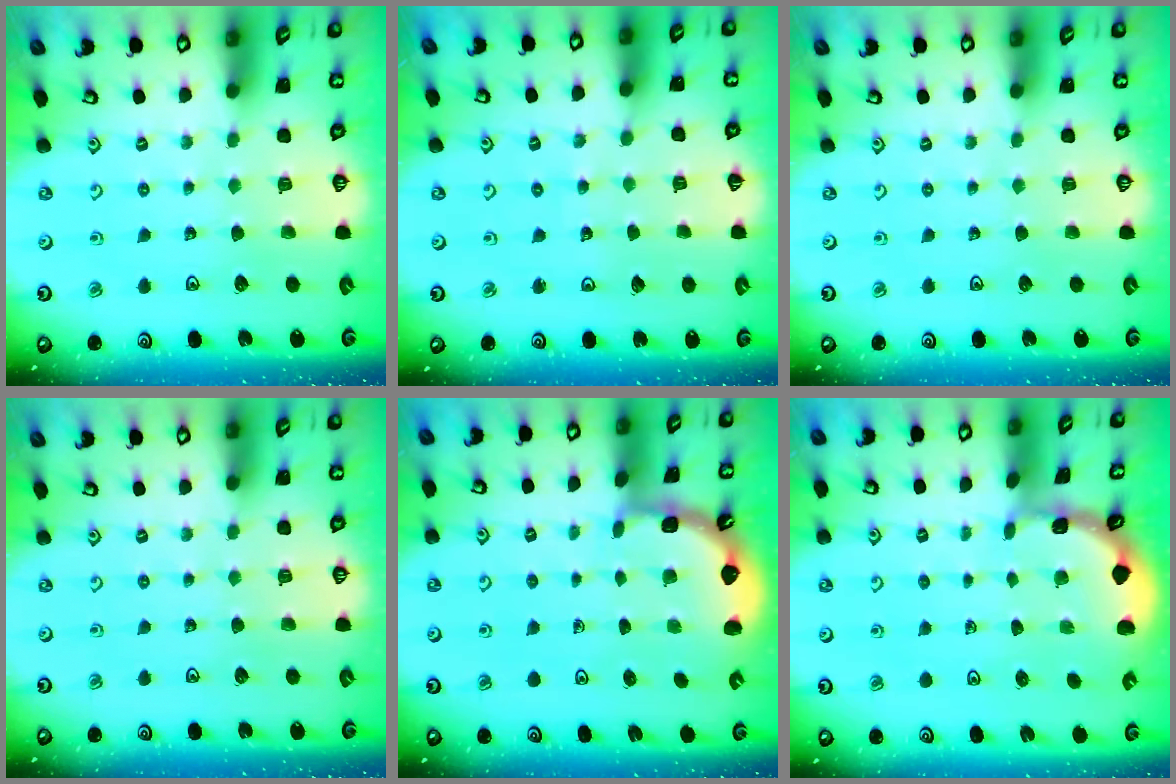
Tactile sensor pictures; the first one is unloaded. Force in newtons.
{"total": 4.9, "press": 4.9, "slide": 0.6}
{"total": 0.0}
{"total": 0.0}
{"total": 1.9, "press": 1.9, "slide": 0.2}
{"total": 1.2, "press": 1.2, "slide": 0.1}